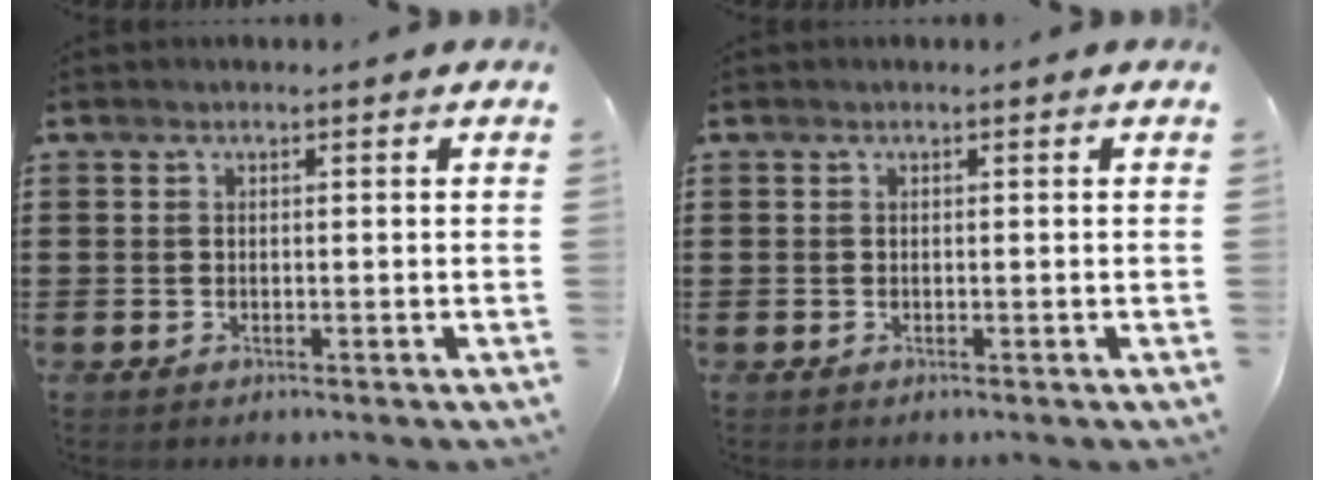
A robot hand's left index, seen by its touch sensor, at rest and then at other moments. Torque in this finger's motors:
{"motor_torque": [0.21, 0.09, 0.03, -0.01]}